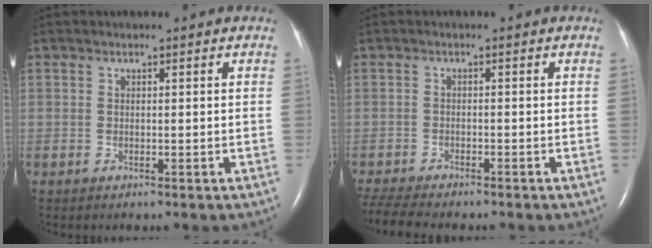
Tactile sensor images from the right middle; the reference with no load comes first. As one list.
[{"total": 7.8, "force": [-7.0, 1.2, 3.1], "torque": [-0.062, -0.014, -0.116]}]